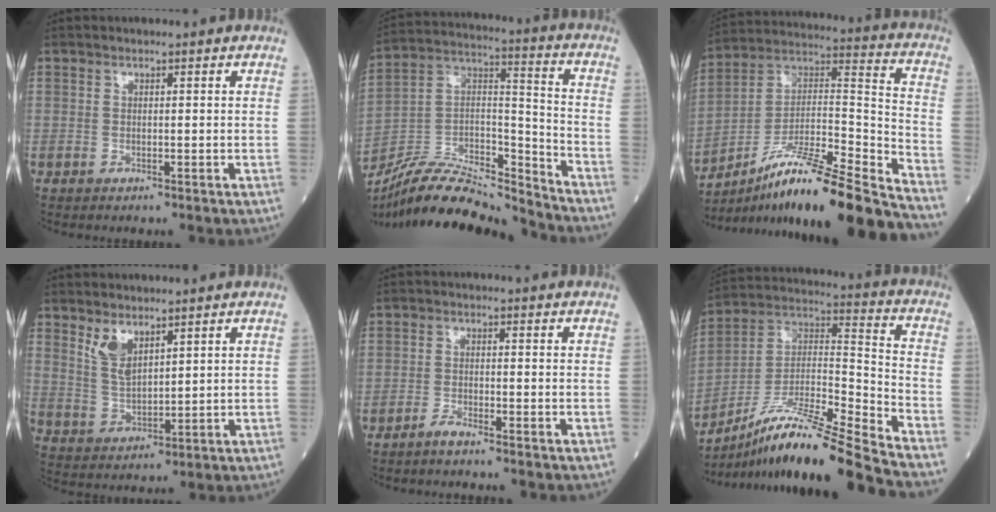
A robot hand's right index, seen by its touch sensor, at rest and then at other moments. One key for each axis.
{"total": 18.8, "fx": -17.8, "fy": 2.0, "fz": 5.6, "tx": -0.103, "ty": 0.034, "tz": -0.311}
{"total": 24.4, "fx": -20.1, "fy": -0.1, "fz": 13.8, "tx": -0.193, "ty": 0.006, "tz": -0.334}
{"total": 4.7, "fx": 3.3, "fy": 1.6, "fz": 3.0, "tx": -0.070, "ty": -0.009, "tz": 0.075}
{"total": 2.0, "fx": -1.8, "fy": -0.2, "fz": 0.9, "tx": -0.025, "ty": -0.003, "tz": -0.035}
{"total": 19.7, "fx": -16.1, "fy": -1.3, "fz": 11.3, "tx": -0.215, "ty": 0.004, "tz": -0.291}